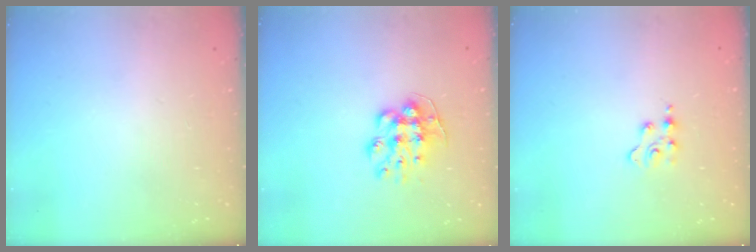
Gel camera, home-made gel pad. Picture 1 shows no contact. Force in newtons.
{"total": 9.8, "press": 9.7, "slide": 0.5}
{"total": 2.6, "press": 2.5, "slide": 0.4}